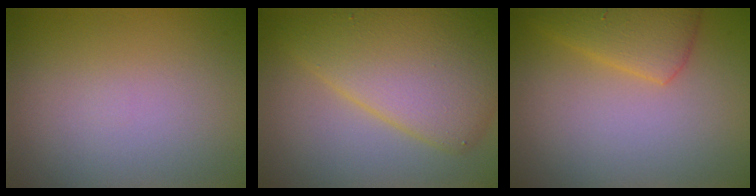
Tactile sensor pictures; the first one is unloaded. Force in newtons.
{"total": 8.1, "press": 8.1, "slide": 0.2}
{"total": 3.4, "press": 3.4, "slide": 0.2}